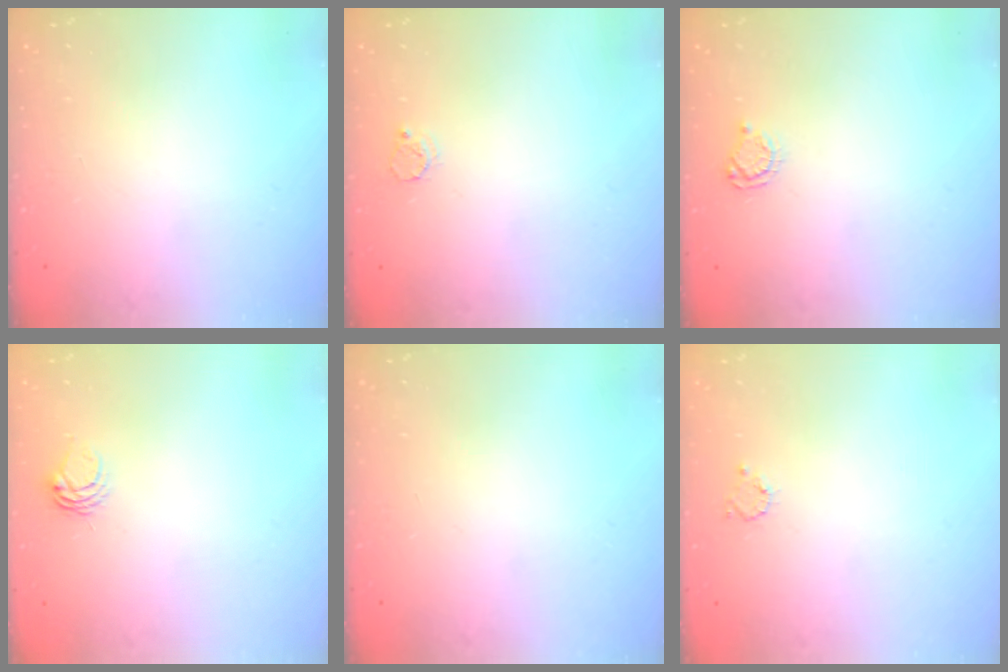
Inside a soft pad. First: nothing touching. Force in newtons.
{"total": 3.4, "press": 3.3, "slide": 0.3}
{"total": 4.7, "press": 4.7, "slide": 0.6}
{"total": 4.5, "press": 4.5, "slide": 0.5}
{"total": 0.0}
{"total": 2.6, "press": 2.6, "slide": 0.4}